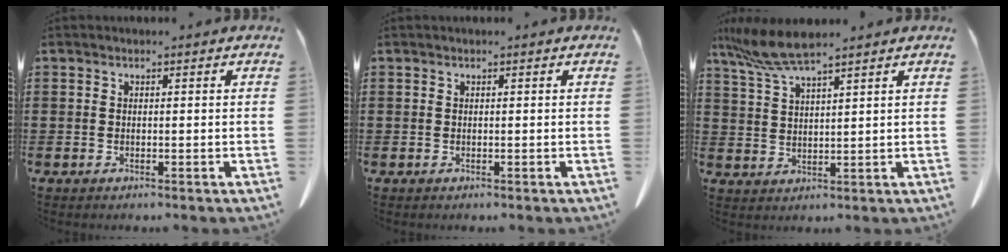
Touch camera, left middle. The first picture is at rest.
{"total": 0.0}
{"total": 6.6, "force": [5.3, 0.5, 3.9], "torque": [-0.098, -0.018, 0.095]}